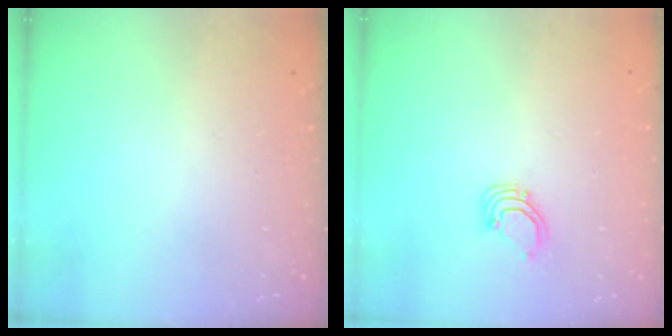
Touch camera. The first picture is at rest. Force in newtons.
{"total": 2.7, "press": 2.7, "slide": 0.2}